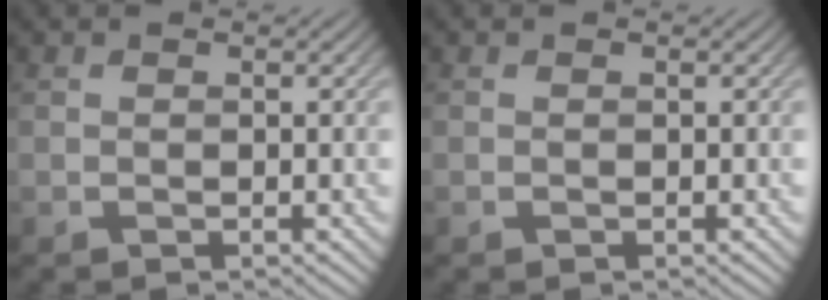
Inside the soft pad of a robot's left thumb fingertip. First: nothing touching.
{"total": 0.0}